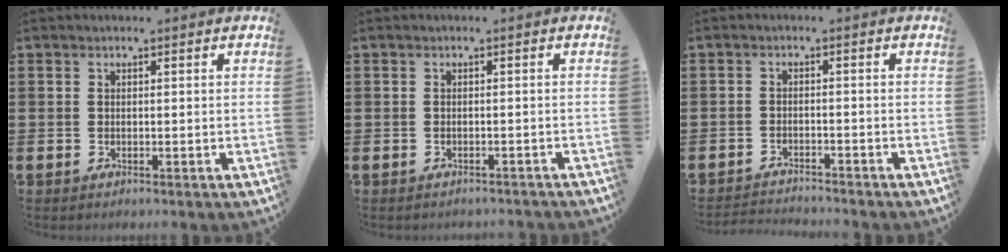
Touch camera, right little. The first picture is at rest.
{"total": 0.6, "force": [-0.6, 0.0, 0.0], "torque": [-0.001, -0.002, -0.012]}
{"total": 1.9, "force": [-1.9, -0.1, 0.0], "torque": [-0.003, 0.002, -0.040]}